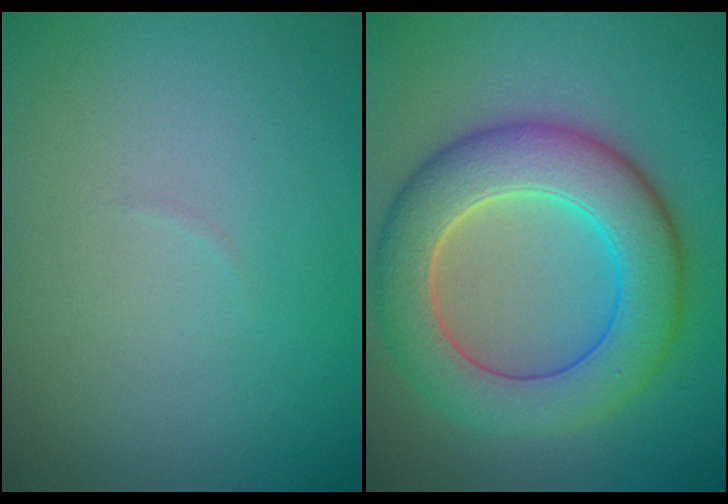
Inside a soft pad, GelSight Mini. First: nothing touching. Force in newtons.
{"total": 8.1, "press": 8.1, "slide": 0.4}